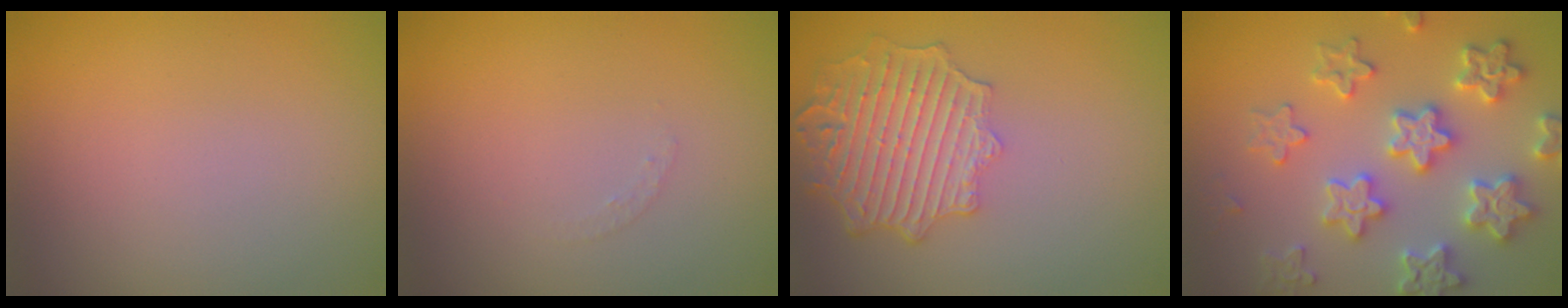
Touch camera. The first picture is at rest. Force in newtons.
{"total": 0.7, "press": 0.7, "slide": 0.1}
{"total": 6.3, "press": 5.1, "slide": 3.7}
{"total": 6.1, "press": 6.0, "slide": 1.3}